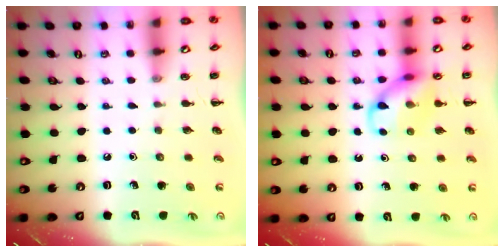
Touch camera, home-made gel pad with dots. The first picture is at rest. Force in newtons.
{"total": 11.5, "press": 11.4, "slide": 1.3}